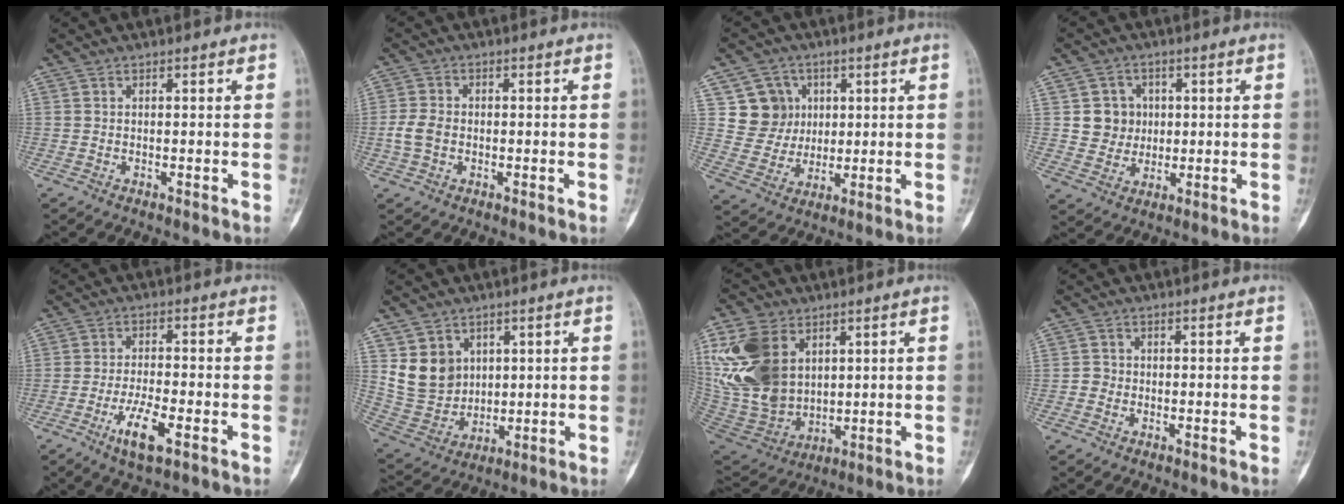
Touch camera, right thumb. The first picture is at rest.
{"total": 4.4, "force": [-0.7, 3.3, 2.8], "torque": [-0.063, 0.010, -0.015]}
{"total": 9.4, "force": [3.0, 8.7, 1.9], "torque": [0.010, -0.008, 0.059]}
{"total": 6.8, "force": [1.1, 6.5, 1.8], "torque": [0.009, 0.003, 0.018]}
{"total": 7.2, "force": [-3.4, 2.0, 6.0], "torque": [-0.117, 0.008, -0.057]}
{"total": 10.9, "force": [3.8, 9.0, 4.8], "torque": [-0.063, -0.018, 0.094]}
{"total": 21.8, "force": [6.5, 15.4, 14.0], "torque": [-0.290, -0.024, 0.143]}
{"total": 1.8, "force": [-0.4, 1.7, 0.3], "torque": [0.005, 0.008, -0.012]}